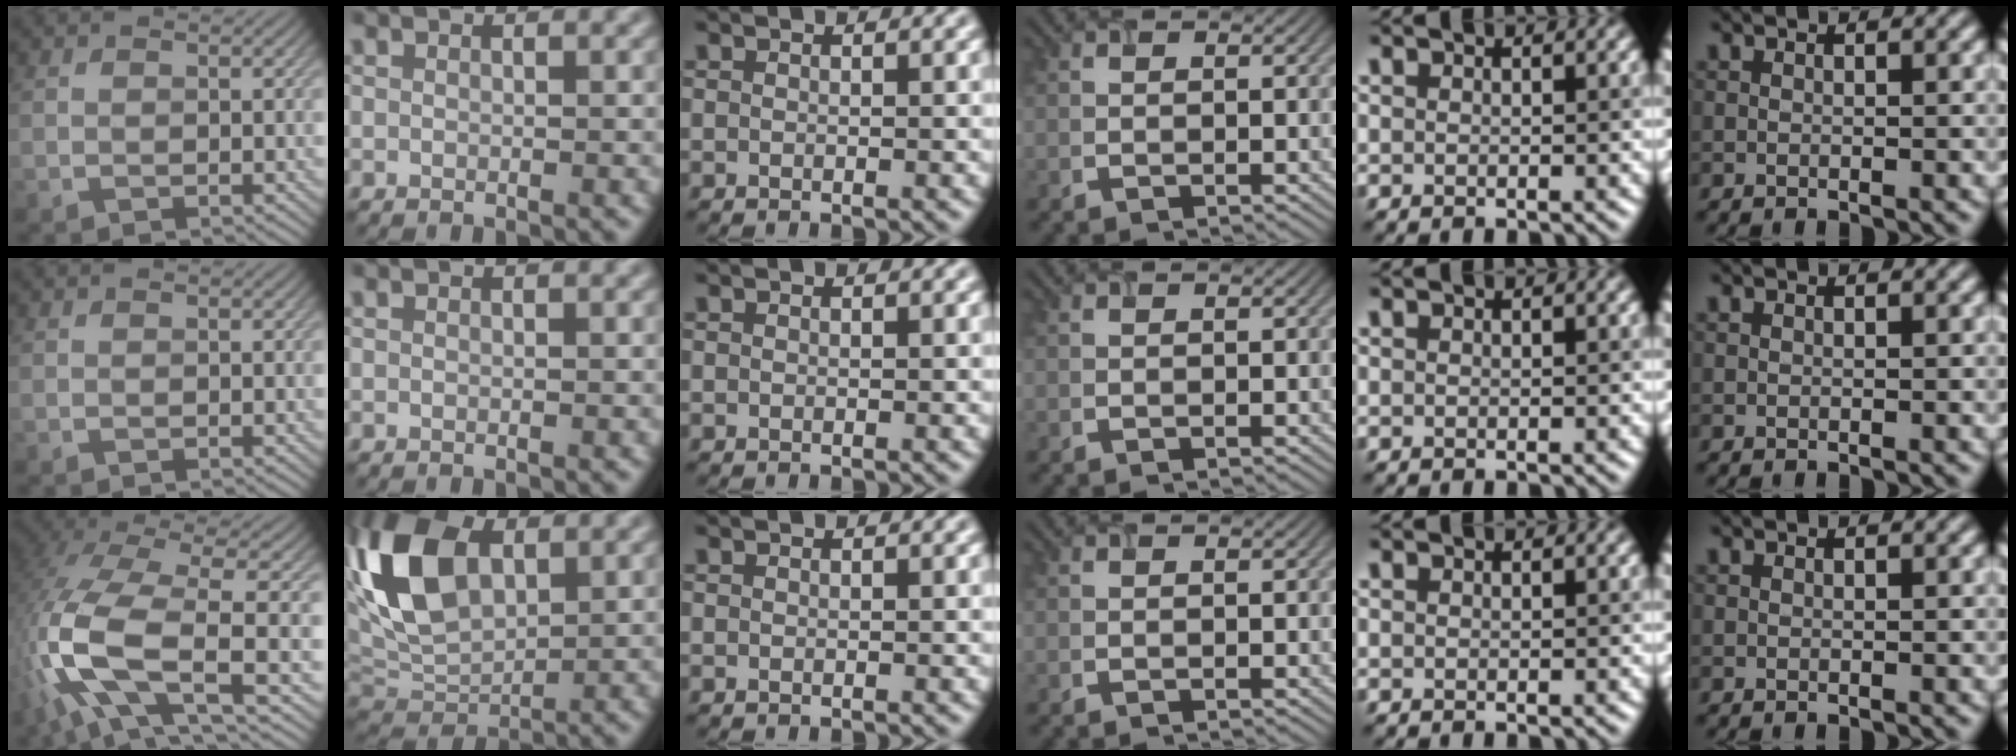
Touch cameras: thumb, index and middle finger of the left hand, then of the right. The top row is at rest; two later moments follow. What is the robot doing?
{"motion": "close", "object": "airpods case & airpods"}